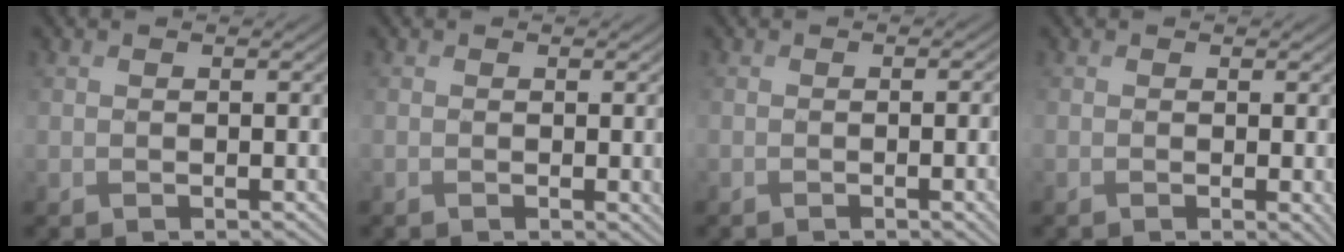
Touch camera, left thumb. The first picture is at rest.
{"total": 1.7, "force": [0.0, 0.2, 1.6], "torque": [-0.023, -0.001, -0.001]}
{"total": 4.6, "force": [-0.6, 1.3, 4.4], "torque": [-0.058, -0.005, -0.005]}
{"total": 1.4, "force": [0.1, 0.2, 1.4], "torque": [-0.022, -0.003, -0.001]}